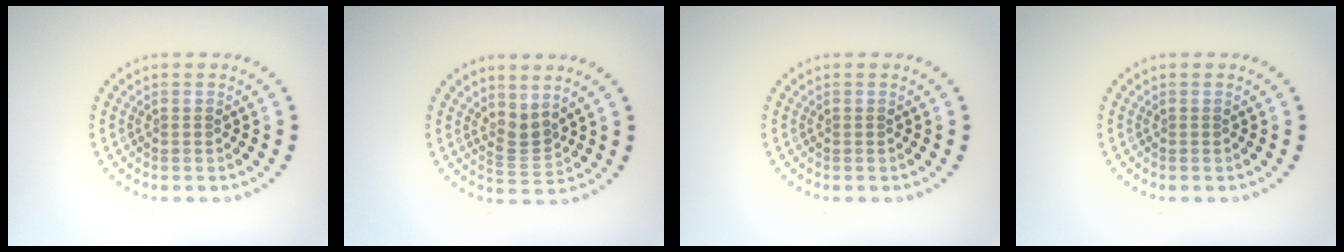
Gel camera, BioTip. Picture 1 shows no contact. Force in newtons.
{"total": 2.1, "press": 1.4, "slide": 1.6}
{"total": 0.0}
{"total": 0.0}